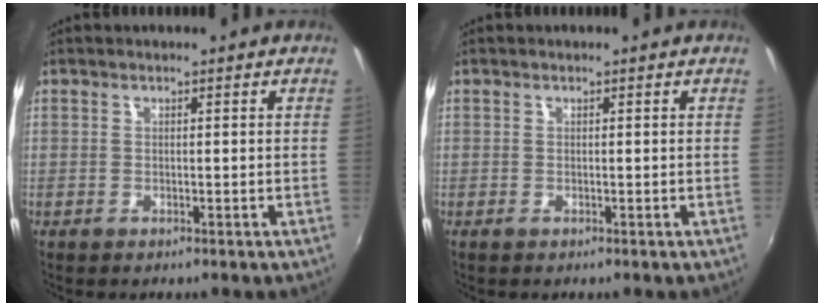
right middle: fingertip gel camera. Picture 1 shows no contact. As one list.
[{"total": 0.0}]